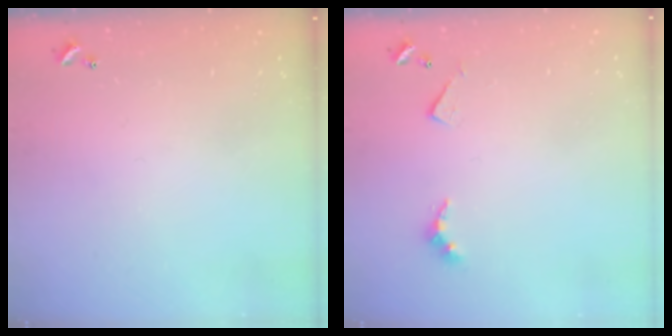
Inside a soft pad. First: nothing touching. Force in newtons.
{"total": 4.5, "press": 4.5, "slide": 0.8}